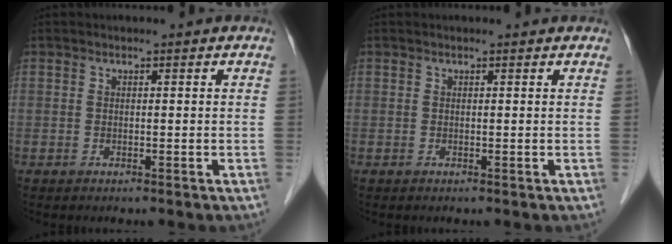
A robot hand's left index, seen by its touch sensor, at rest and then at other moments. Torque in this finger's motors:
{"motor_torque": [0.04, -0.05, -0.13, -0.06]}